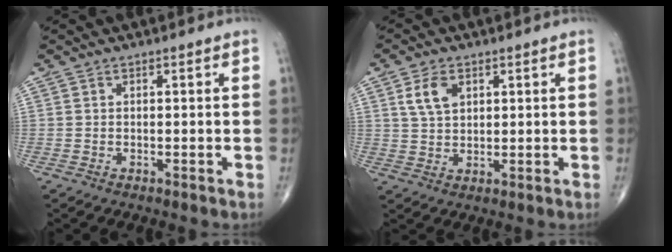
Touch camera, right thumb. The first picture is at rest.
{"total": 5.5, "force": [2.3, 3.4, 3.6], "torque": [-0.057, -0.008, 0.046]}